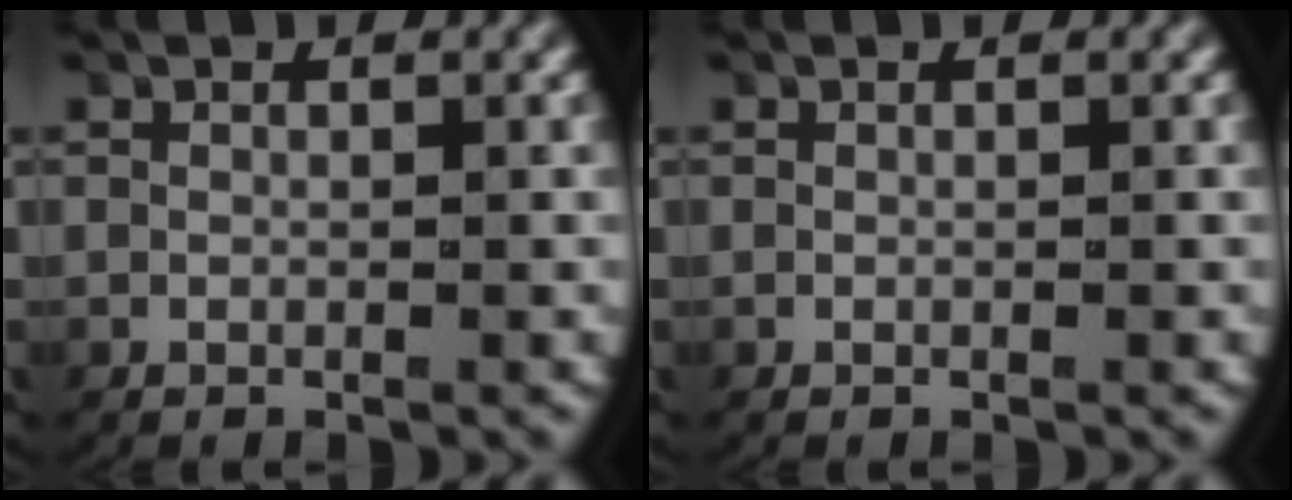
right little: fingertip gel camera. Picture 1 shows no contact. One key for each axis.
{"total": 0.0}